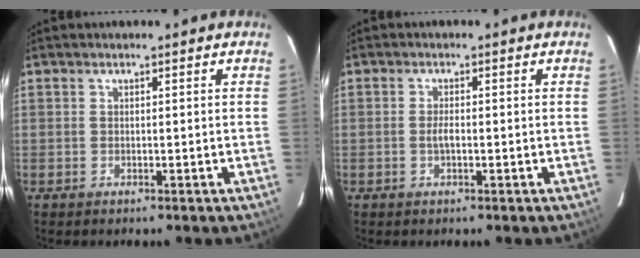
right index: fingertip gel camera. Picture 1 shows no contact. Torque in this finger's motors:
{"motor_torque": [0.35, -0.01, 0.23, 0.05]}